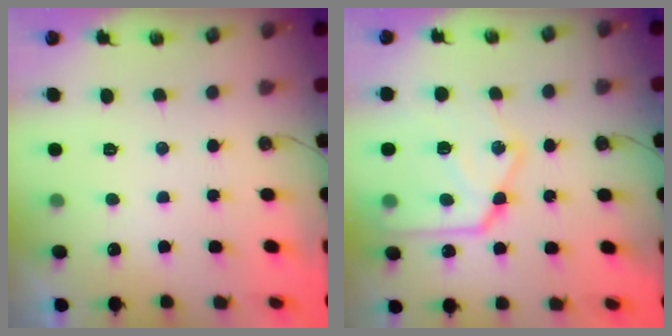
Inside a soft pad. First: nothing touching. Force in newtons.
{"total": 18.3, "press": 18.3, "slide": 1.7}